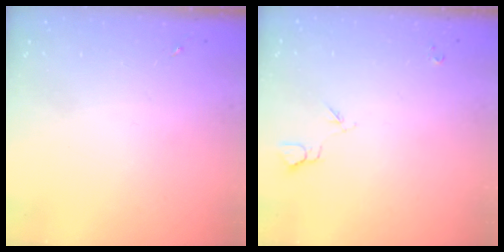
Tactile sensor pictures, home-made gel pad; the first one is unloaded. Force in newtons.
{"total": 3.9, "press": 3.9, "slide": 0.7}